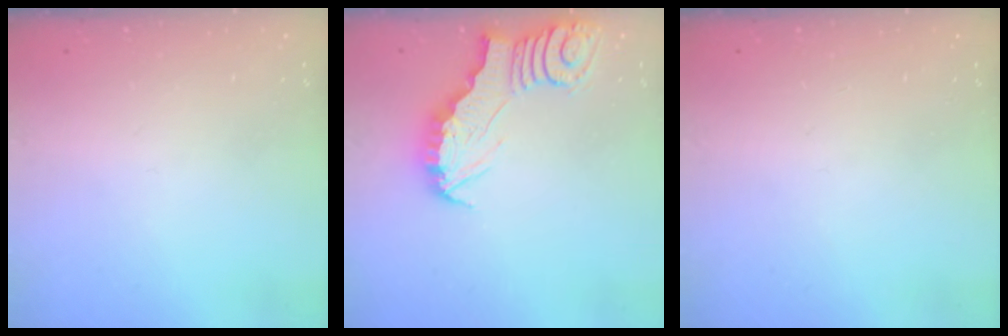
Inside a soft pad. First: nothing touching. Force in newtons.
{"total": 2.9, "press": 2.9, "slide": 0.2}
{"total": 0.0}